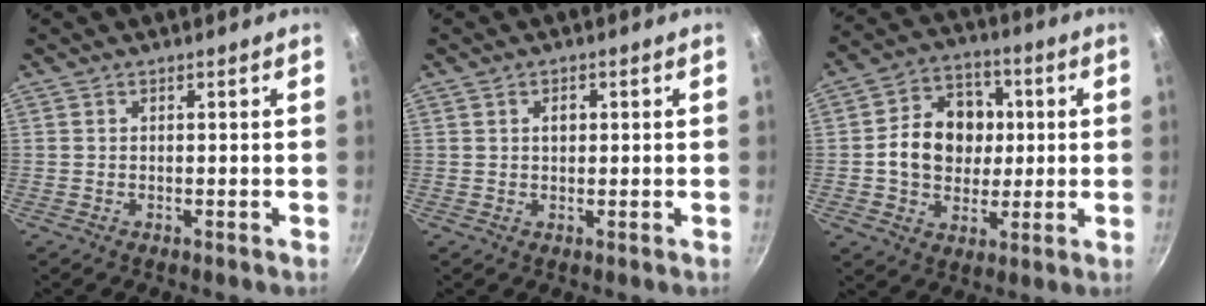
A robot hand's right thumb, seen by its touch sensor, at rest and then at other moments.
{"total": 1.9, "force": [0.4, 1.3, 1.3], "torque": [-0.013, 0.003, 0.006]}
{"total": 14.1, "force": [0.8, 11.4, 8.2], "torque": [-0.095, 0.018, 0.007]}